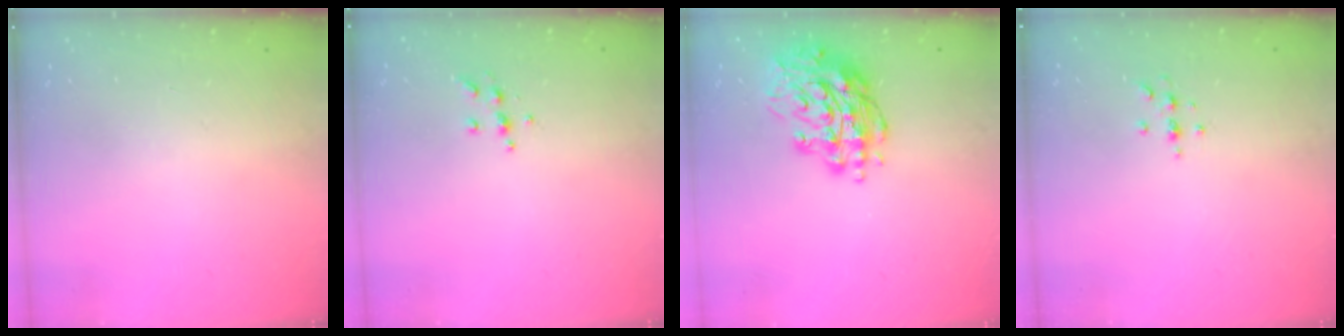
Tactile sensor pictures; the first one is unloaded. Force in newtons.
{"total": 5.7, "press": 5.7, "slide": 0.9}
{"total": 16.6, "press": 16.6, "slide": 1.6}
{"total": 3.3, "press": 3.2, "slide": 0.4}